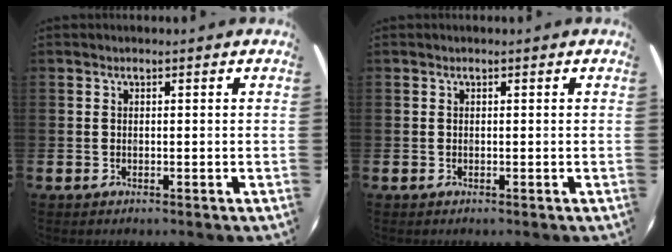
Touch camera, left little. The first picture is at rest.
{"total": 0.0}